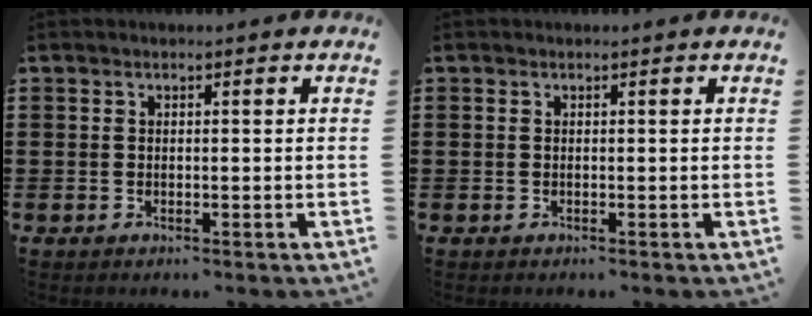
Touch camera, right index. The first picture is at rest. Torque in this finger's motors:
{"motor_torque": [0.07, 0.05, 0.06, 0.00]}